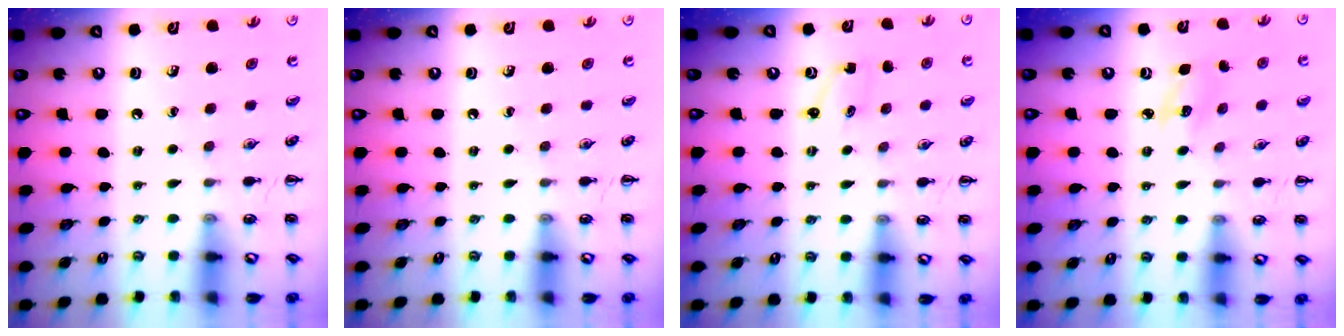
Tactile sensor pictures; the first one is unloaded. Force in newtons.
{"total": 0.0}
{"total": 1.8, "press": 1.7, "slide": 0.5}
{"total": 3.5, "press": 3.4, "slide": 0.9}